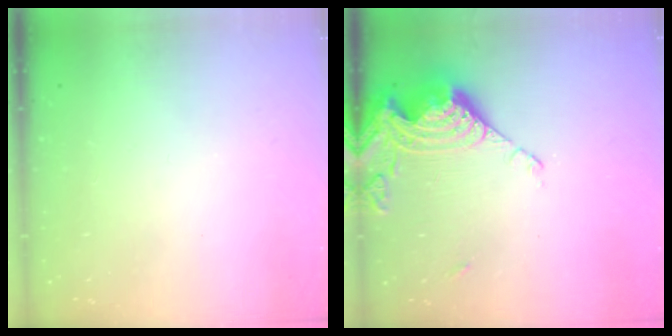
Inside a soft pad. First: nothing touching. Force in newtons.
{"total": 15.1, "press": 15.0, "slide": 1.9}